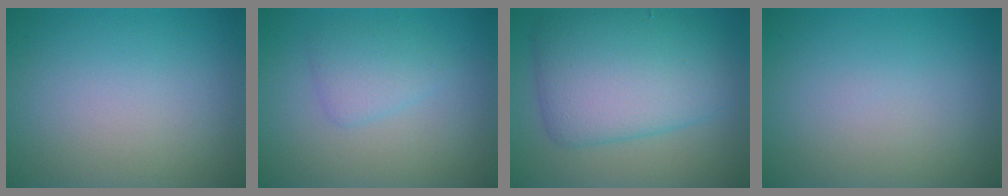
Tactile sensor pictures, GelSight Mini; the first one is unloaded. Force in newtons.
{"total": 2.1, "press": 2.1, "slide": 0.0}
{"total": 8.0, "press": 8.0, "slide": 0.1}
{"total": 0.0}